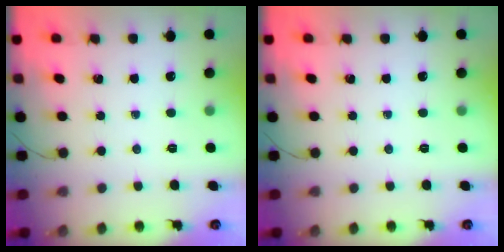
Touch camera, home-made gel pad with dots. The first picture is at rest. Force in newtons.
{"total": 0.0}